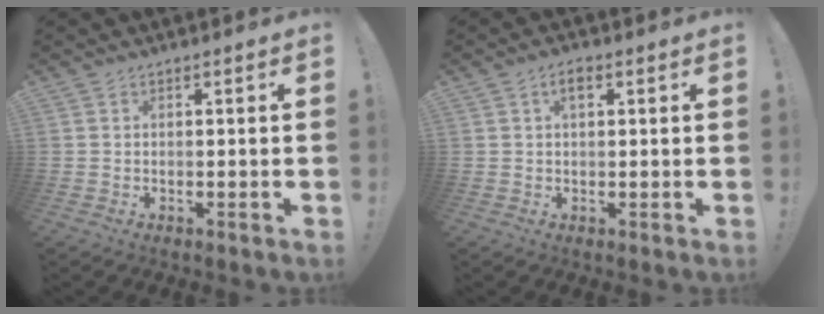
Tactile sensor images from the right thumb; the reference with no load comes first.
{"total": 3.0, "force": [1.1, 1.4, 2.4], "torque": [-0.036, 0.002, 0.015]}